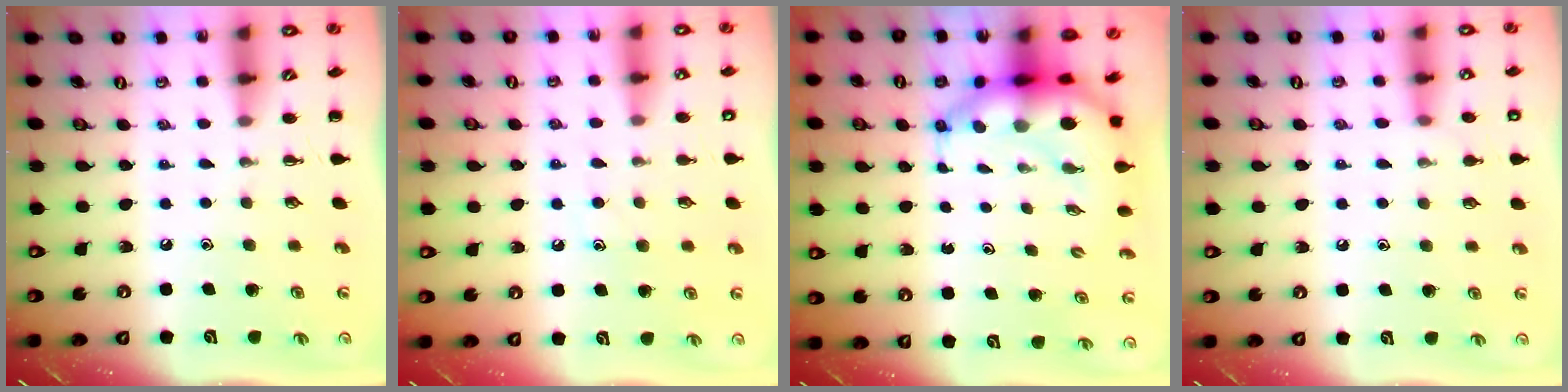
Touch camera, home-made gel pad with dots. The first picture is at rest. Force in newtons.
{"total": 7.0, "press": 6.9, "slide": 1.2}
{"total": 6.9, "press": 6.7, "slide": 1.7}
{"total": 6.7, "press": 6.4, "slide": 2.3}